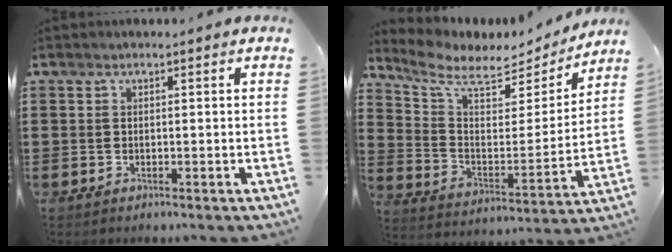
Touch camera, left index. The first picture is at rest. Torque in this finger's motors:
{"motor_torque": [1.68, -0.45, 0.38, 0.07]}